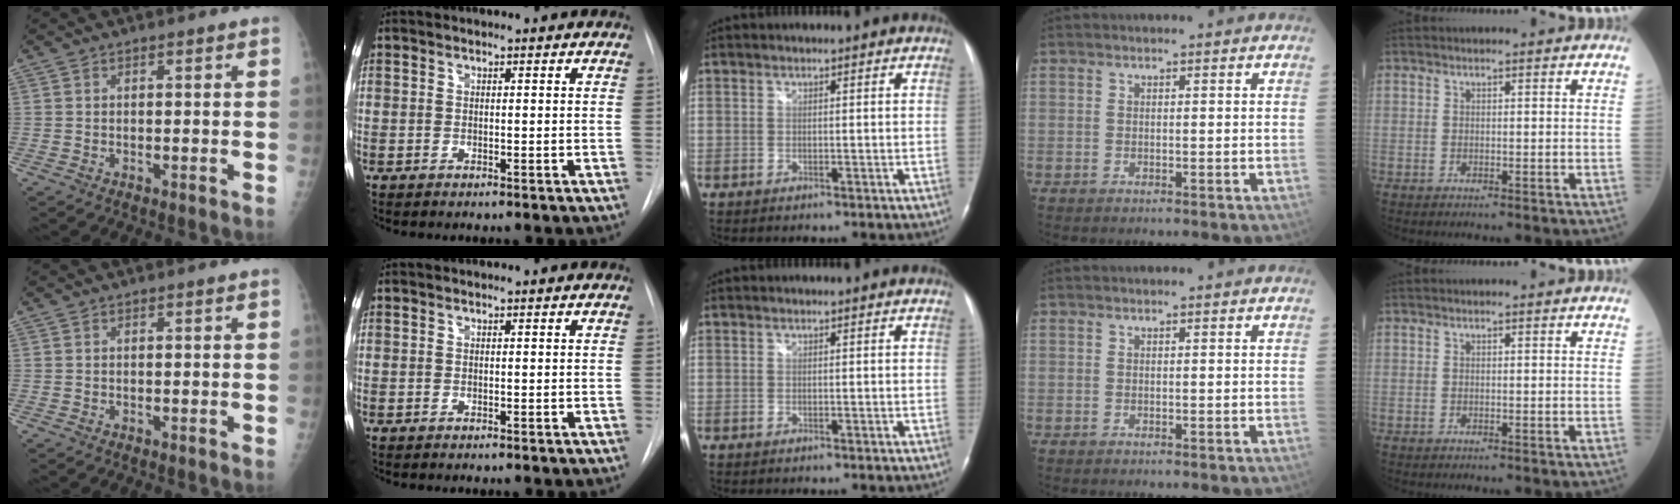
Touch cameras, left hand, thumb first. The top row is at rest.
{}